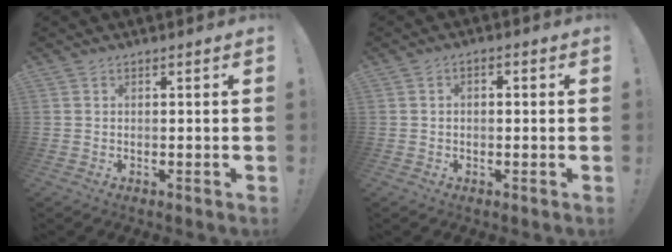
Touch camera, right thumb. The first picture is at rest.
{"total": 2.0, "force": [-1.0, 1.1, 1.3], "torque": [-0.020, 0.010, -0.018]}